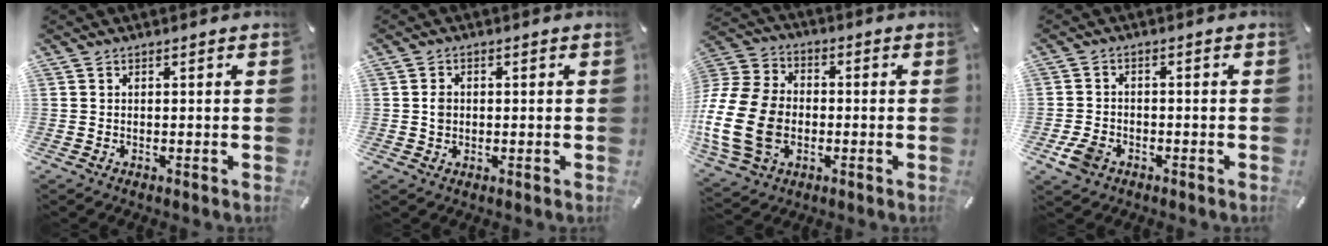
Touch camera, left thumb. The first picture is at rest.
{"total": 2.2, "force": [-0.1, 1.9, 1.1], "torque": [-0.023, 0.006, -0.004]}
{"total": 19.9, "force": [-3.8, 15.5, 12.0], "torque": [-0.256, 0.023, -0.063]}
{"total": 5.1, "force": [-2.5, 3.7, 2.4], "torque": [-0.064, 0.005, -0.049]}